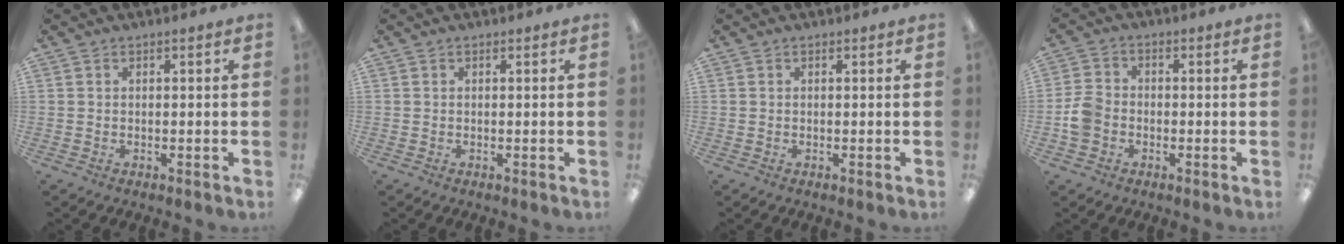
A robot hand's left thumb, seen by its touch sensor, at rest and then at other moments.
{"total": 0.0}
{"total": 0.0}
{"total": 5.8, "force": [-1.6, 4.8, 2.9], "torque": [-0.062, 0.015, -0.029]}